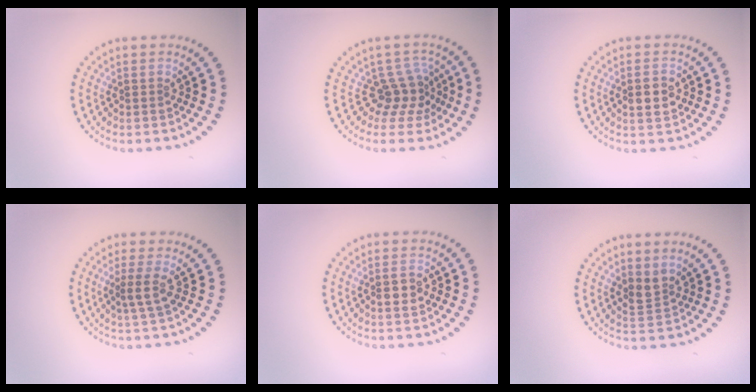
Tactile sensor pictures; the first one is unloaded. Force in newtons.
{"total": 3.0, "press": 2.0, "slide": 2.2}
{"total": 2.7, "press": 2.7, "slide": 0.1}
{"total": 1.8, "press": 1.3, "slide": 1.3}
{"total": 1.7, "press": 1.6, "slide": 0.2}
{"total": 1.7, "press": 1.3, "slide": 1.1}